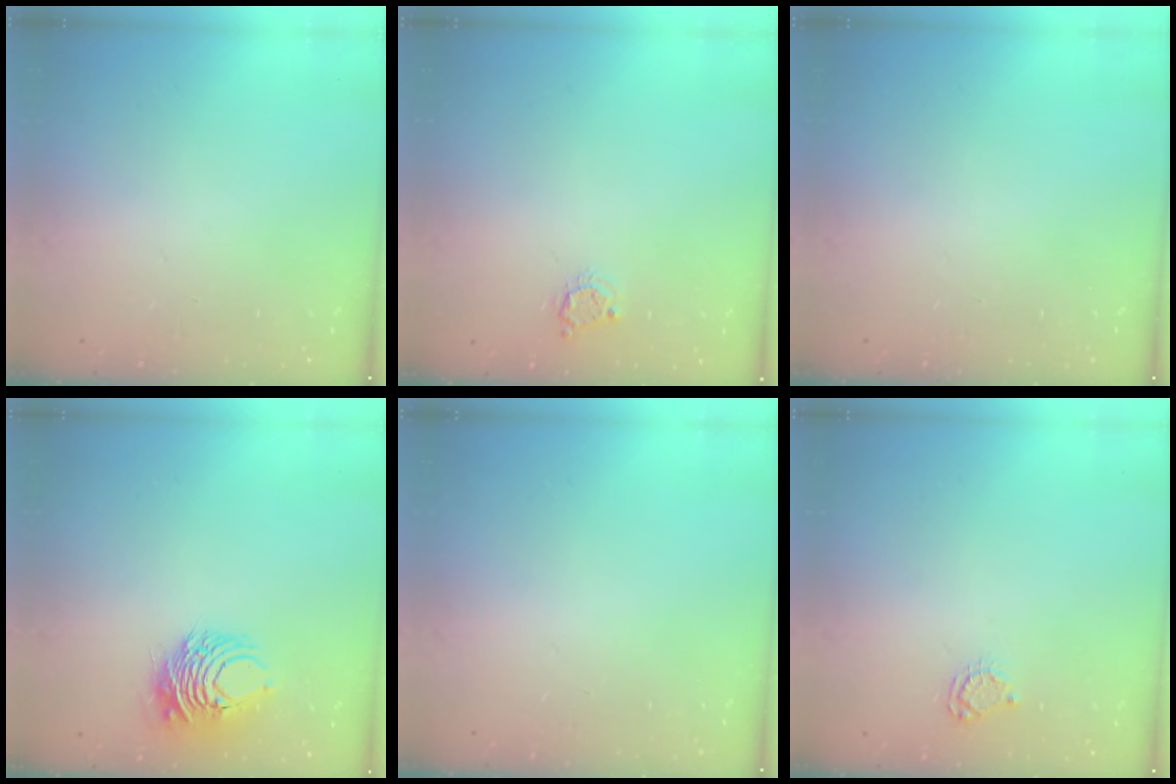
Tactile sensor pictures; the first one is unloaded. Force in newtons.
{"total": 3.8, "press": 3.7, "slide": 0.5}
{"total": 0.0}
{"total": 9.8, "press": 9.7, "slide": 0.9}
{"total": 0.0}
{"total": 4.7, "press": 4.7, "slide": 0.6}